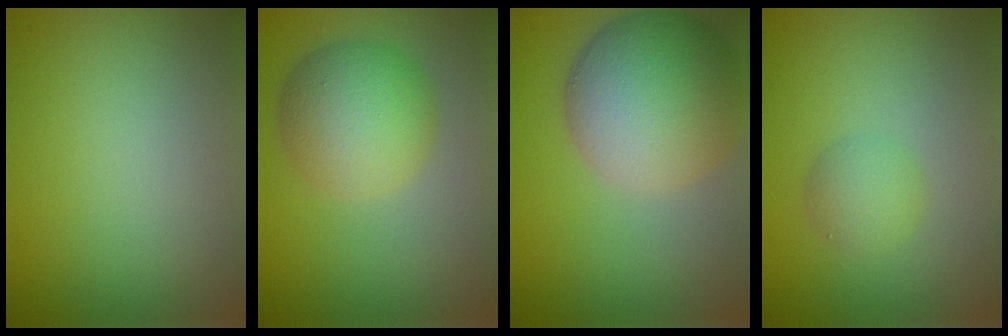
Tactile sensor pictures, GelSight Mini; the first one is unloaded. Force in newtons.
{"total": 5.6, "press": 5.6, "slide": 0.2}
{"total": 9.5, "press": 9.4, "slide": 0.7}
{"total": 2.1, "press": 2.1, "slide": 0.0}